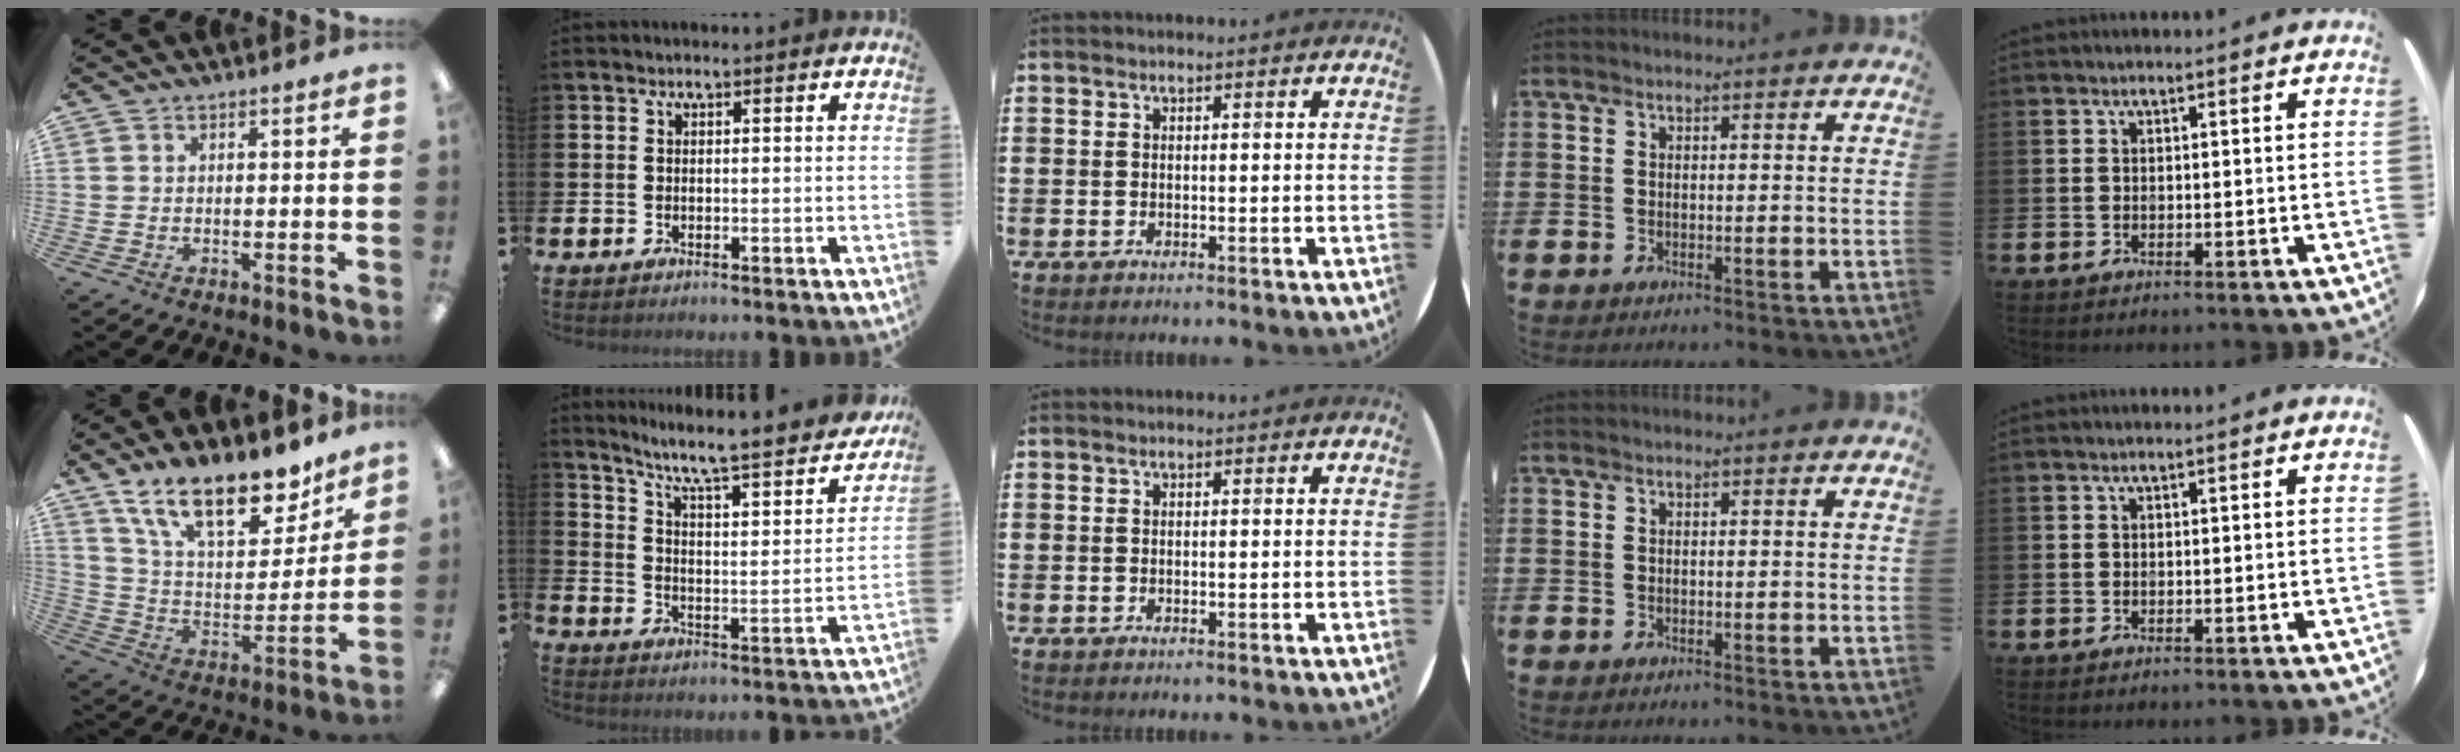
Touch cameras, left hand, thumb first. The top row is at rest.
{"thumb": {"total": 20.8, "force": [15.1, 8.5, 11.4], "torque": [-0.194, -0.091, 0.267]}, "index": {"total": 7.4, "force": [6.7, 0.8, 3.1], "torque": [-0.079, -0.059, 0.105]}}